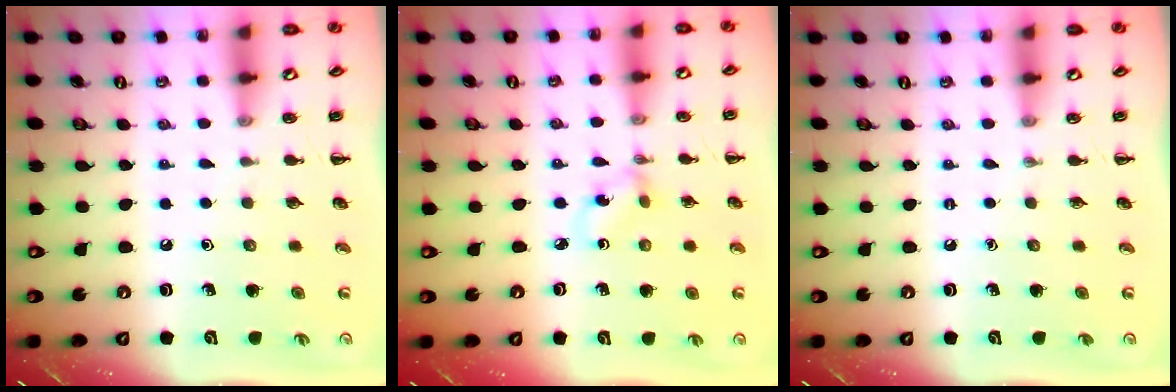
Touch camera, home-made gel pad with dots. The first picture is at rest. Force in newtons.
{"total": 1.4, "press": 1.3, "slide": 0.6}
{"total": 0.0}